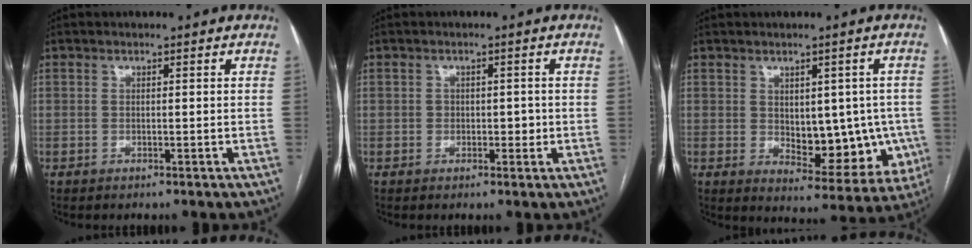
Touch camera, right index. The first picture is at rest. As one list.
[{"total": 2.2, "force": [-0.3, 1.7, 1.4], "torque": [-0.016, 0.005, -0.001]}, {"total": 11.3, "force": [-0.6, 6.1, 9.5], "torque": [-0.107, 0.005, 0.014]}]